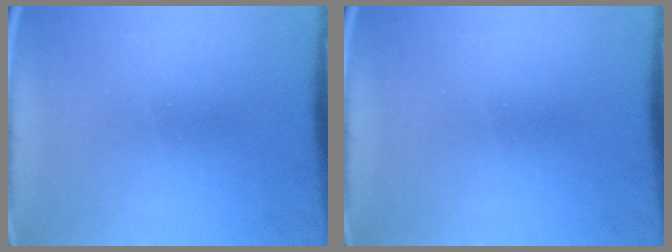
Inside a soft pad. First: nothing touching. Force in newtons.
{"total": 0.0}